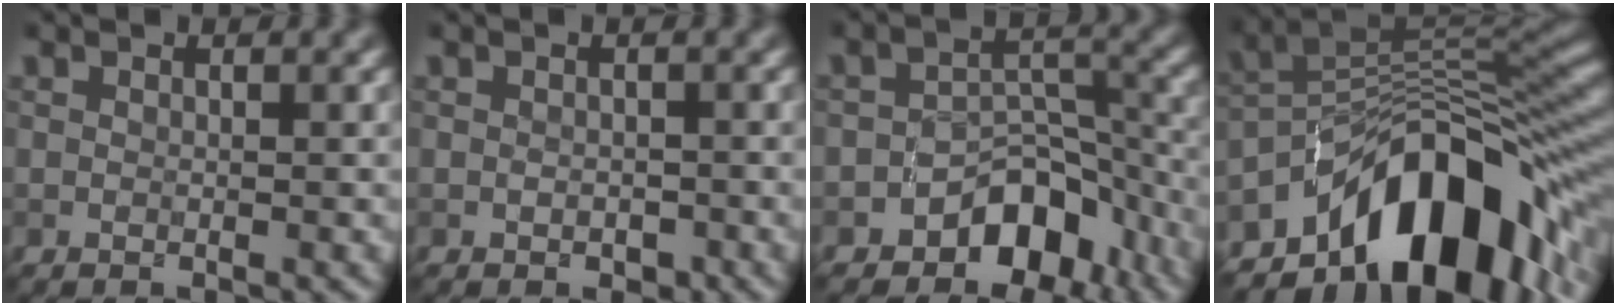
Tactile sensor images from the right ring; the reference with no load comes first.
{"total": 1.0, "force": [-0.3, 0.9, 0.5], "torque": [-0.004, -0.002, -0.005]}
{"total": 5.9, "force": [-3.8, 3.6, 2.7], "torque": [-0.013, 0.005, -0.061]}
{"total": 13.2, "force": [-7.1, 6.5, 9.0], "torque": [-0.115, 0.013, -0.131]}